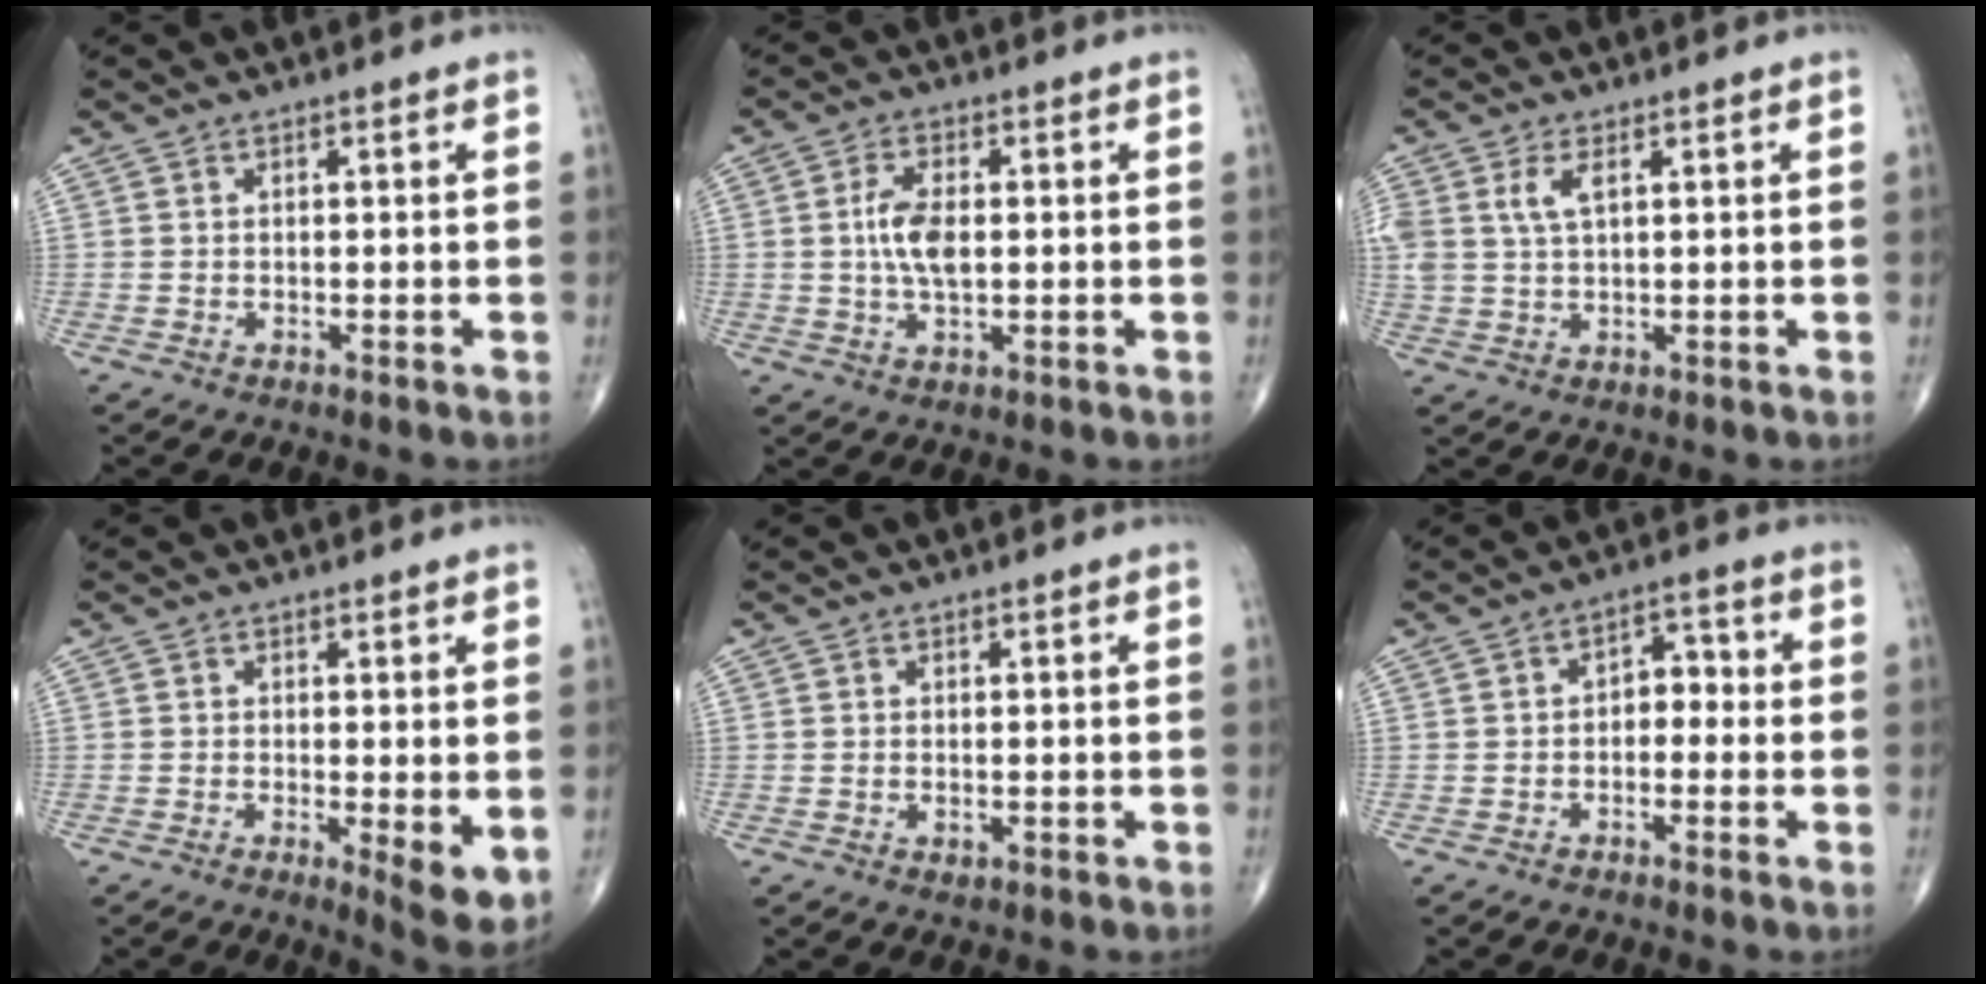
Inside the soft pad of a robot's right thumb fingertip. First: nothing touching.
{"total": 6.5, "force": [0.3, 3.2, 5.7], "torque": [-0.115, 0.002, 0.003]}
{"total": 4.9, "force": [1.9, 2.4, 3.8], "torque": [-0.087, 0.001, 0.042]}
{"total": 5.9, "force": [-0.7, 1.7, 5.6], "torque": [-0.080, -0.018, -0.010]}
{"total": 1.0, "force": [-0.2, 0.7, 0.7], "torque": [-0.009, -0.002, 0.000]}
{"total": 4.4, "force": [-0.8, 2.9, 3.2], "torque": [-0.026, 0.025, -0.024]}